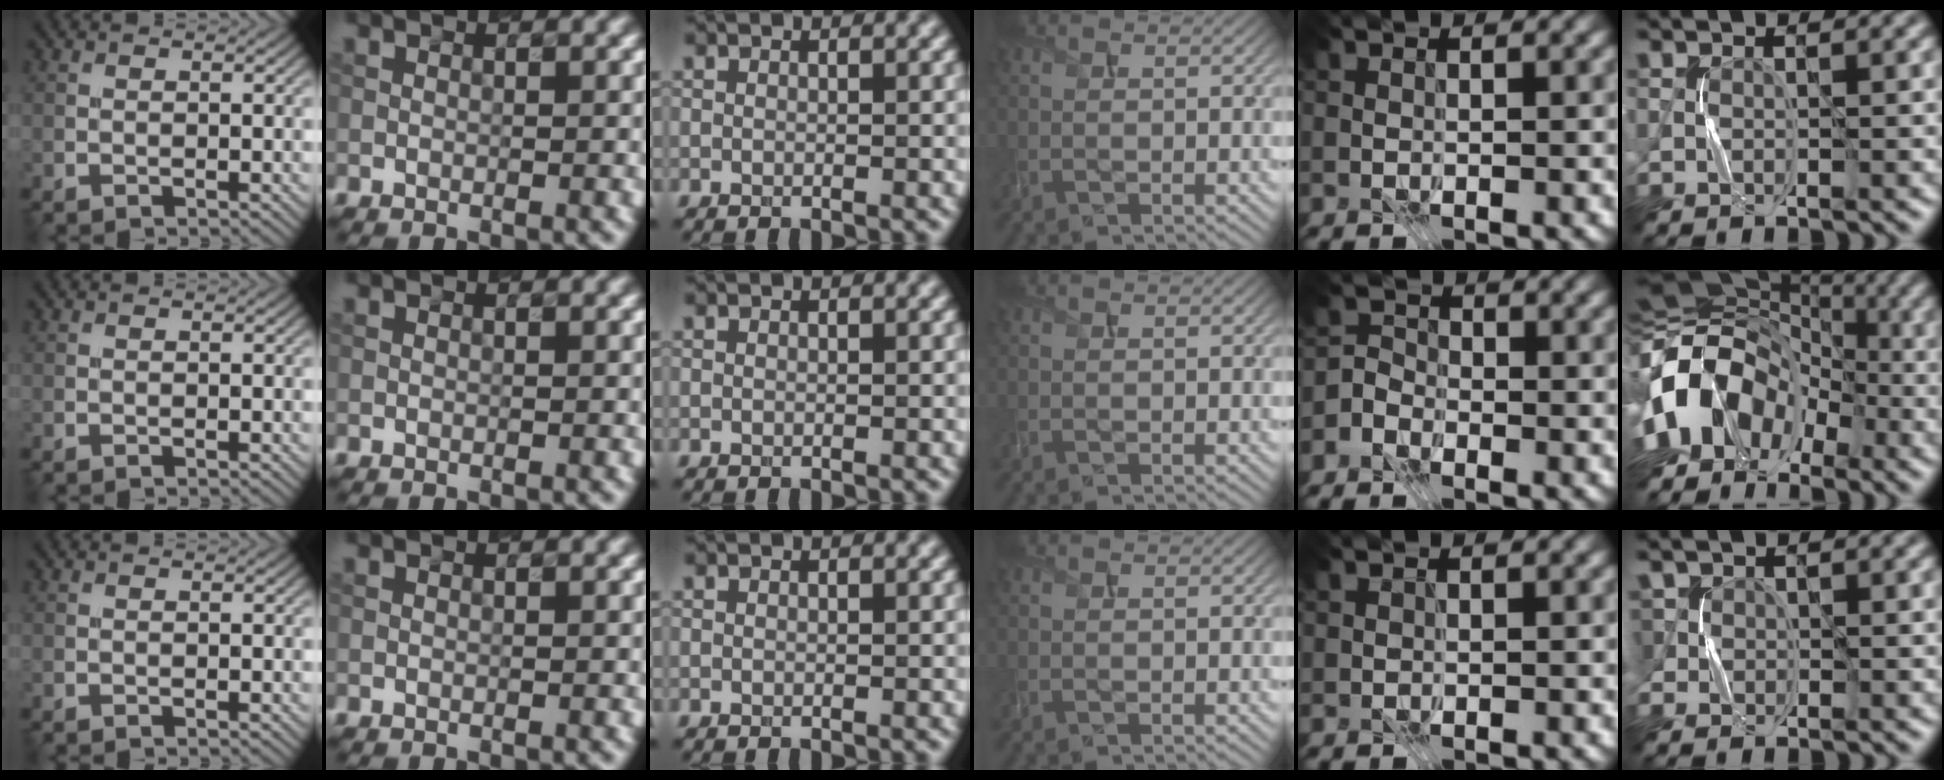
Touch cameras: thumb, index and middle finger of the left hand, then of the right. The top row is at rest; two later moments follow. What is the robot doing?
{"motion": "press", "object": "stapler"}